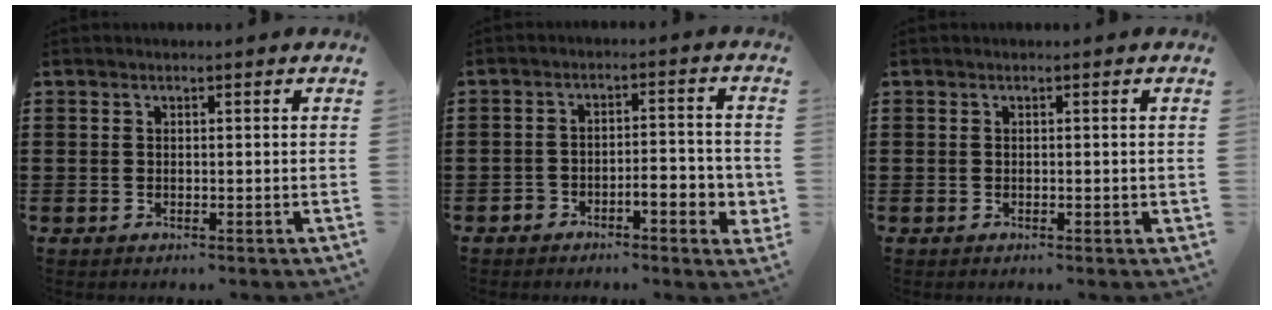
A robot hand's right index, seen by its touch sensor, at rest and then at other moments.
{"total": 4.3, "force": [-2.6, 1.7, 2.9], "torque": [-0.050, 0.009, -0.049]}
{"total": 0.0}